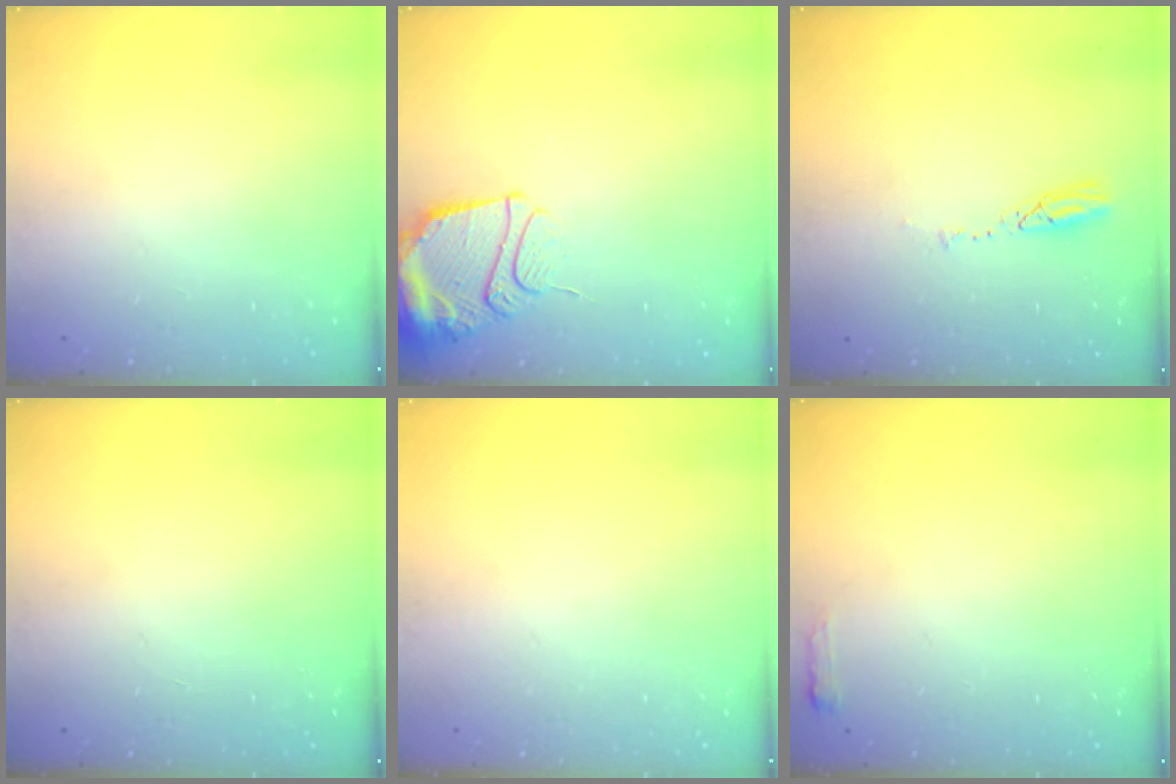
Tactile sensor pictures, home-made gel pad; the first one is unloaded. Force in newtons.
{"total": 13.3, "press": 13.2, "slide": 1.4}
{"total": 3.7, "press": 3.7, "slide": 0.4}
{"total": 0.9, "press": 0.0, "slide": 0.9}
{"total": 0.0}
{"total": 2.7, "press": 2.6, "slide": 0.5}